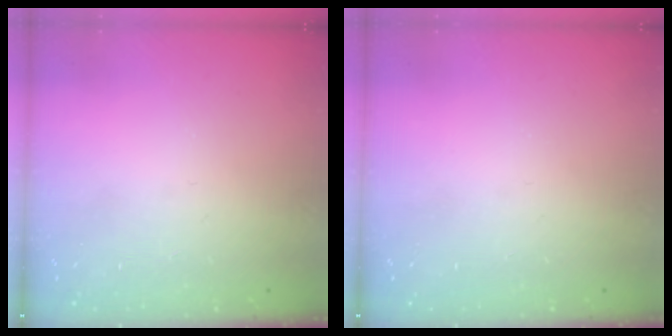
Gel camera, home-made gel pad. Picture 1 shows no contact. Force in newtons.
{"total": 0.0}